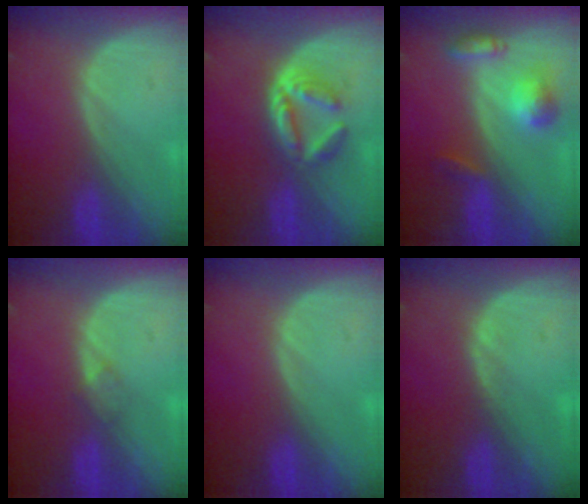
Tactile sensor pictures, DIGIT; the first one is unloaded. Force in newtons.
{"total": 6.1, "press": 5.4, "slide": 2.8}
{"total": 5.8, "press": 5.4, "slide": 2.3}
{"total": 1.4, "press": 1.4, "slide": 0.1}
{"total": 0.0}
{"total": 0.7, "press": 0.6, "slide": 0.3}